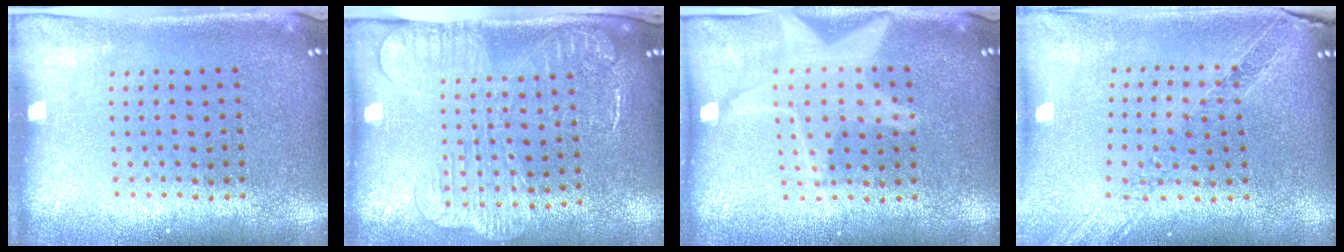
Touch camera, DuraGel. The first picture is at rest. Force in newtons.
{"total": 2.4, "press": 2.0, "slide": 1.4}
{"total": 2.3, "press": 2.3, "slide": 0.3}
{"total": 1.1, "press": 1.1, "slide": 0.1}